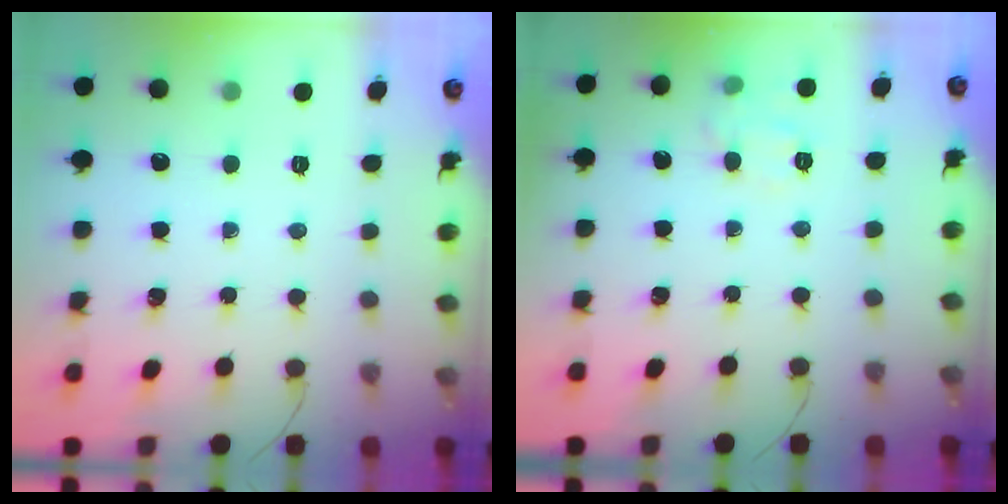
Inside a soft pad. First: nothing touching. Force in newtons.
{"total": 8.1, "press": 8.0, "slide": 1.1}